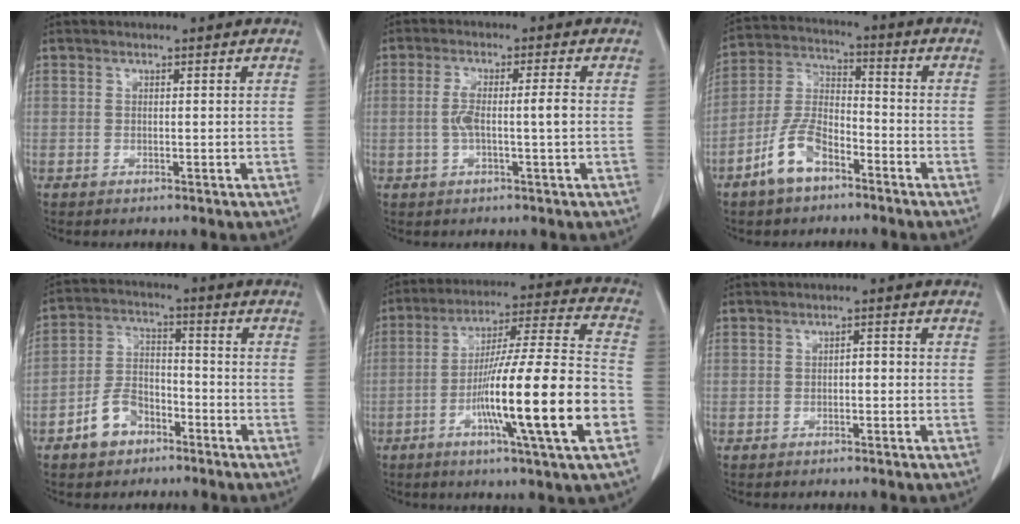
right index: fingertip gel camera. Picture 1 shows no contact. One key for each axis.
{"total": 4.9, "fx": -0.4, "fy": 0.3, "fz": 4.9, "tx": -0.102, "ty": 0.010, "tz": -0.005}
{"total": 9.2, "fx": -5.6, "fy": 4.2, "fz": 5.9, "tx": -0.135, "ty": 0.009, "tz": -0.111}
{"total": 7.5, "fx": -4.3, "fy": 4.9, "fz": 3.7, "tx": -0.083, "ty": 0.018, "tz": -0.075}
{"total": 21.2, "fx": -6.5, "fy": 0.1, "fz": 20.1, "tx": -0.315, "ty": -0.008, "tz": -0.111}
{"total": 1.4, "fx": -0.3, "fy": 0.6, "fz": 1.2, "tx": -0.016, "ty": 0.005, "tz": -0.006}